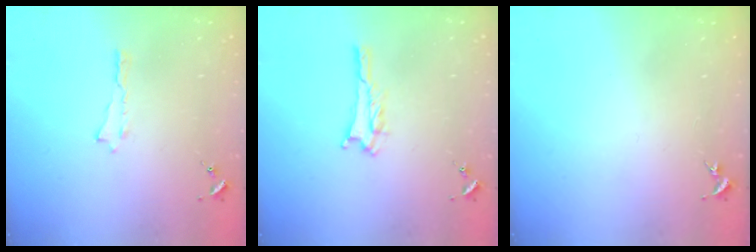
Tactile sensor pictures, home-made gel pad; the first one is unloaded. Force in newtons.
{"total": 2.8, "press": 2.8, "slide": 0.3}
{"total": 0.0}